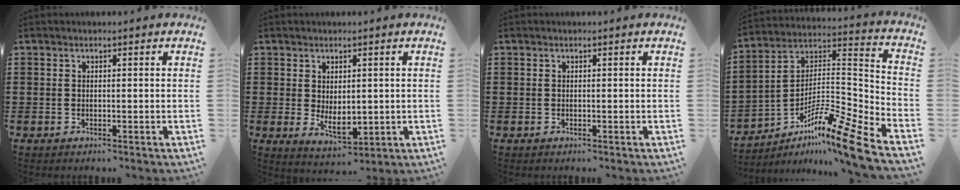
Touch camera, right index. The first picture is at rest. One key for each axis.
{"total": 3.9, "fx": 0.4, "fy": 2.2, "fz": 3.3, "tx": -0.055, "ty": 0.000, "tz": 0.007}
{"total": 0.0}
{"total": 11.9, "fx": -9.1, "fy": 0.5, "fz": 7.7, "tx": -0.127, "ty": 0.004, "tz": -0.178}